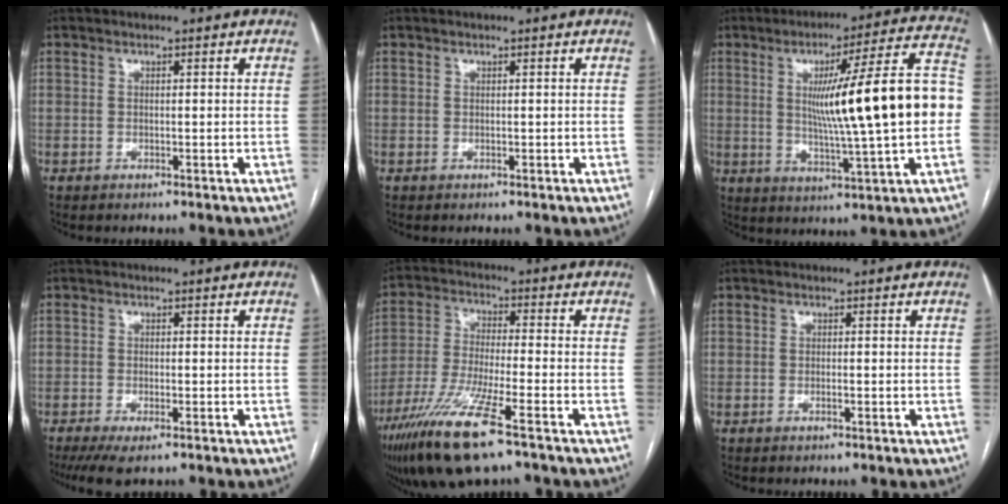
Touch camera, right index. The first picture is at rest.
{"total": 0.0}
{"total": 20.2, "force": [0.7, 0.1, 20.2], "torque": [-0.291, 0.020, 0.006]}
{"total": 5.1, "force": [-3.4, 1.2, 3.5], "torque": [-0.060, -0.012, -0.055]}
{"total": 13.9, "force": [-8.5, 0.9, 10.9], "torque": [-0.229, -0.036, -0.159]}
{"total": 0.6, "force": [-0.3, -0.1, 0.5], "torque": [-0.012, -0.001, -0.004]}